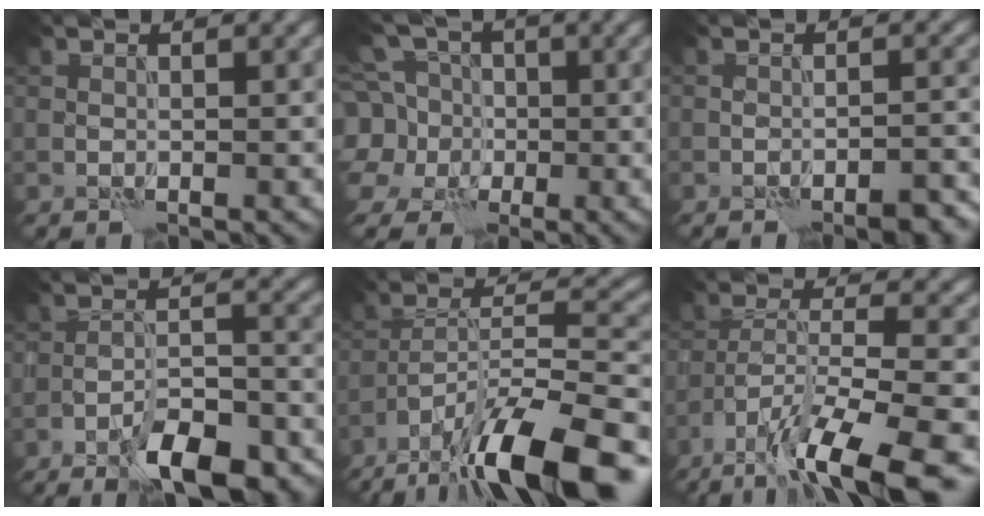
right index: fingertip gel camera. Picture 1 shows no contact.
{"total": 8.1, "force": [0.5, 7.1, 3.7], "torque": [-0.088, 0.024, -0.034]}
{"total": 4.1, "force": [-3.2, 1.1, 2.4], "torque": [-0.036, 0.011, -0.038]}
{"total": 9.6, "force": [-6.7, 2.9, 6.3], "torque": [-0.091, 0.004, -0.109]}
{"total": 14.7, "force": [-10.4, 3.9, 9.5], "torque": [-0.167, 0.007, -0.180]}
{"total": 11.4, "force": [-8.1, 2.7, 7.6], "torque": [-0.137, -0.008, -0.140]}